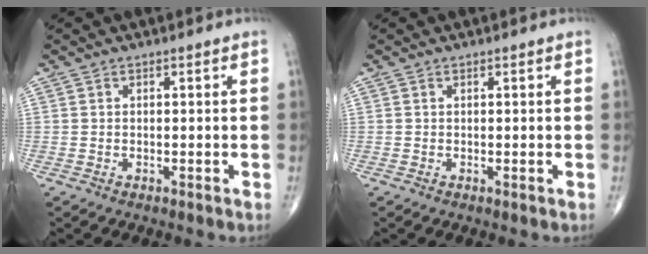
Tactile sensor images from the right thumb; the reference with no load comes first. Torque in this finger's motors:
{"motor_torque": [0.19, -0.05, 0.12, 0.09, 0.01]}